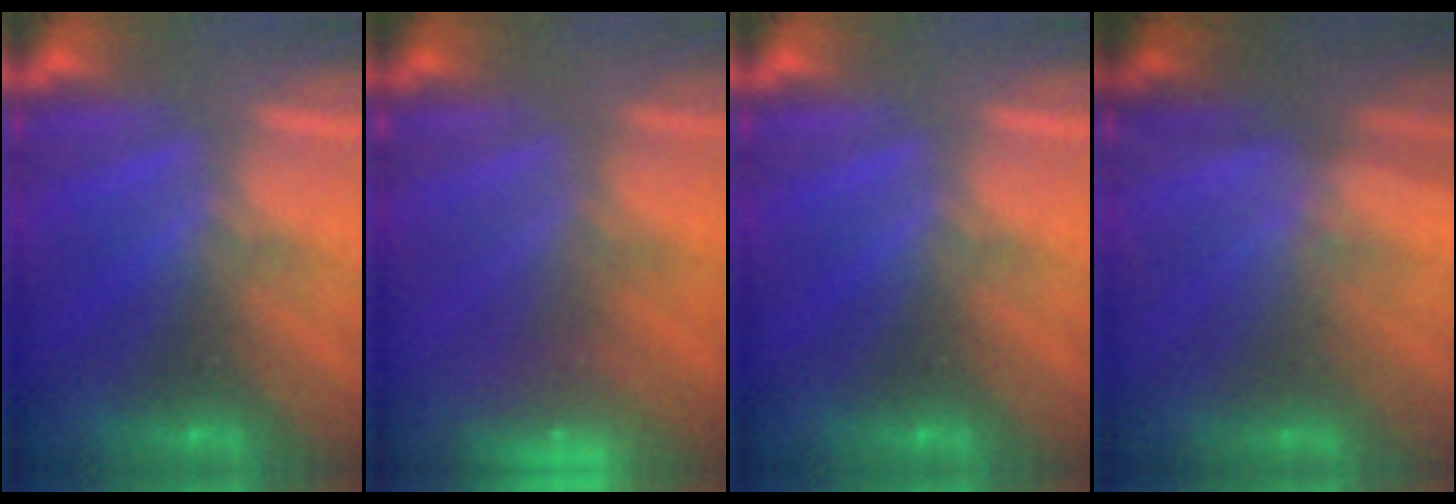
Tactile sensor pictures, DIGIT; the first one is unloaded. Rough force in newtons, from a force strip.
{"total": 6.6}
{"total": 0.0}
{"total": 1.3}